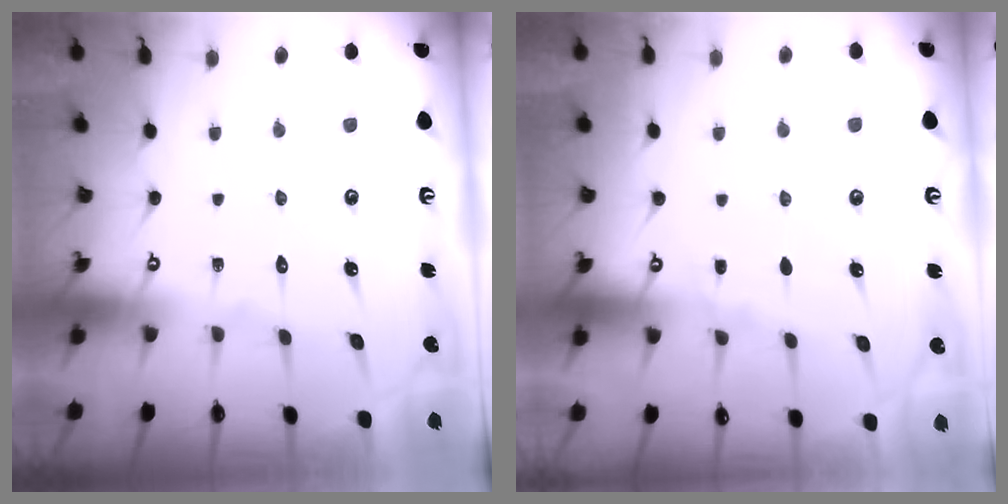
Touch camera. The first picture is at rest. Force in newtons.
{"total": 3.6, "press": 3.5, "slide": 0.5}